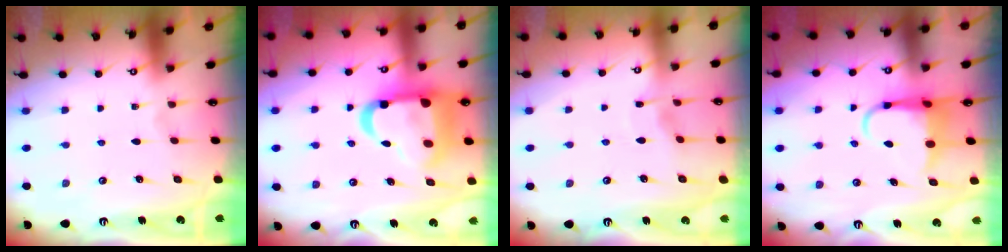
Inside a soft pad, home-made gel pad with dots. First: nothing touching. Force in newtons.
{"total": 17.9, "press": 17.7, "slide": 2.2}
{"total": 2.7, "press": 2.7, "slide": 0.3}
{"total": 6.4, "press": 6.4, "slide": 0.8}